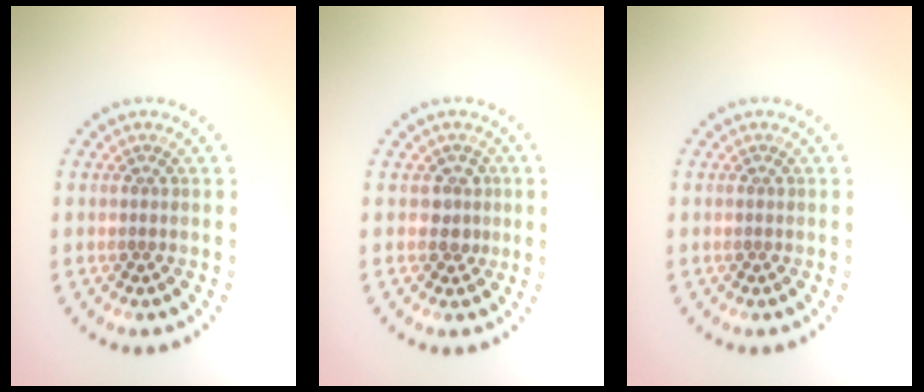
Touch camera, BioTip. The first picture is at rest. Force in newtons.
{"total": 1.6, "press": 1.2, "slide": 1.0}
{"total": 0.0}